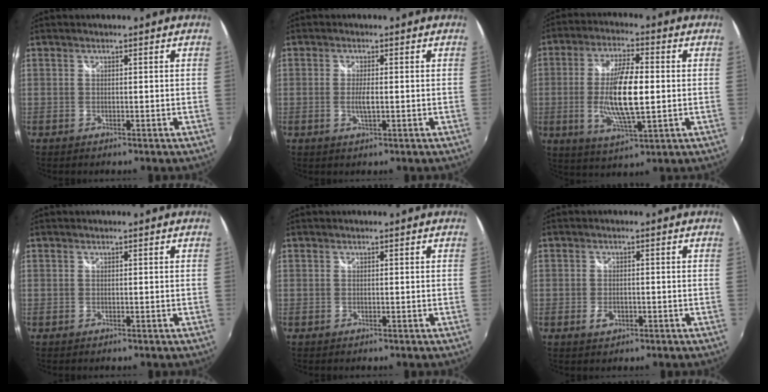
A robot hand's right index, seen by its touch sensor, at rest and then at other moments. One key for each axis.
{"total": 2.5, "fx": -0.3, "fy": 0.5, "fz": 2.5, "tx": -0.047, "ty": -0.006, "tz": -0.005}
{"total": 12.4, "fx": -0.9, "fy": 3.5, "fz": 11.9, "tx": -0.230, "ty": -0.006, "tz": -0.013}
{"total": 0.0}
{"total": 0.0}
{"total": 2.5, "fx": -1.0, "fy": 1.6, "fz": 1.6, "tx": -0.031, "ty": -0.003, "tz": -0.017}